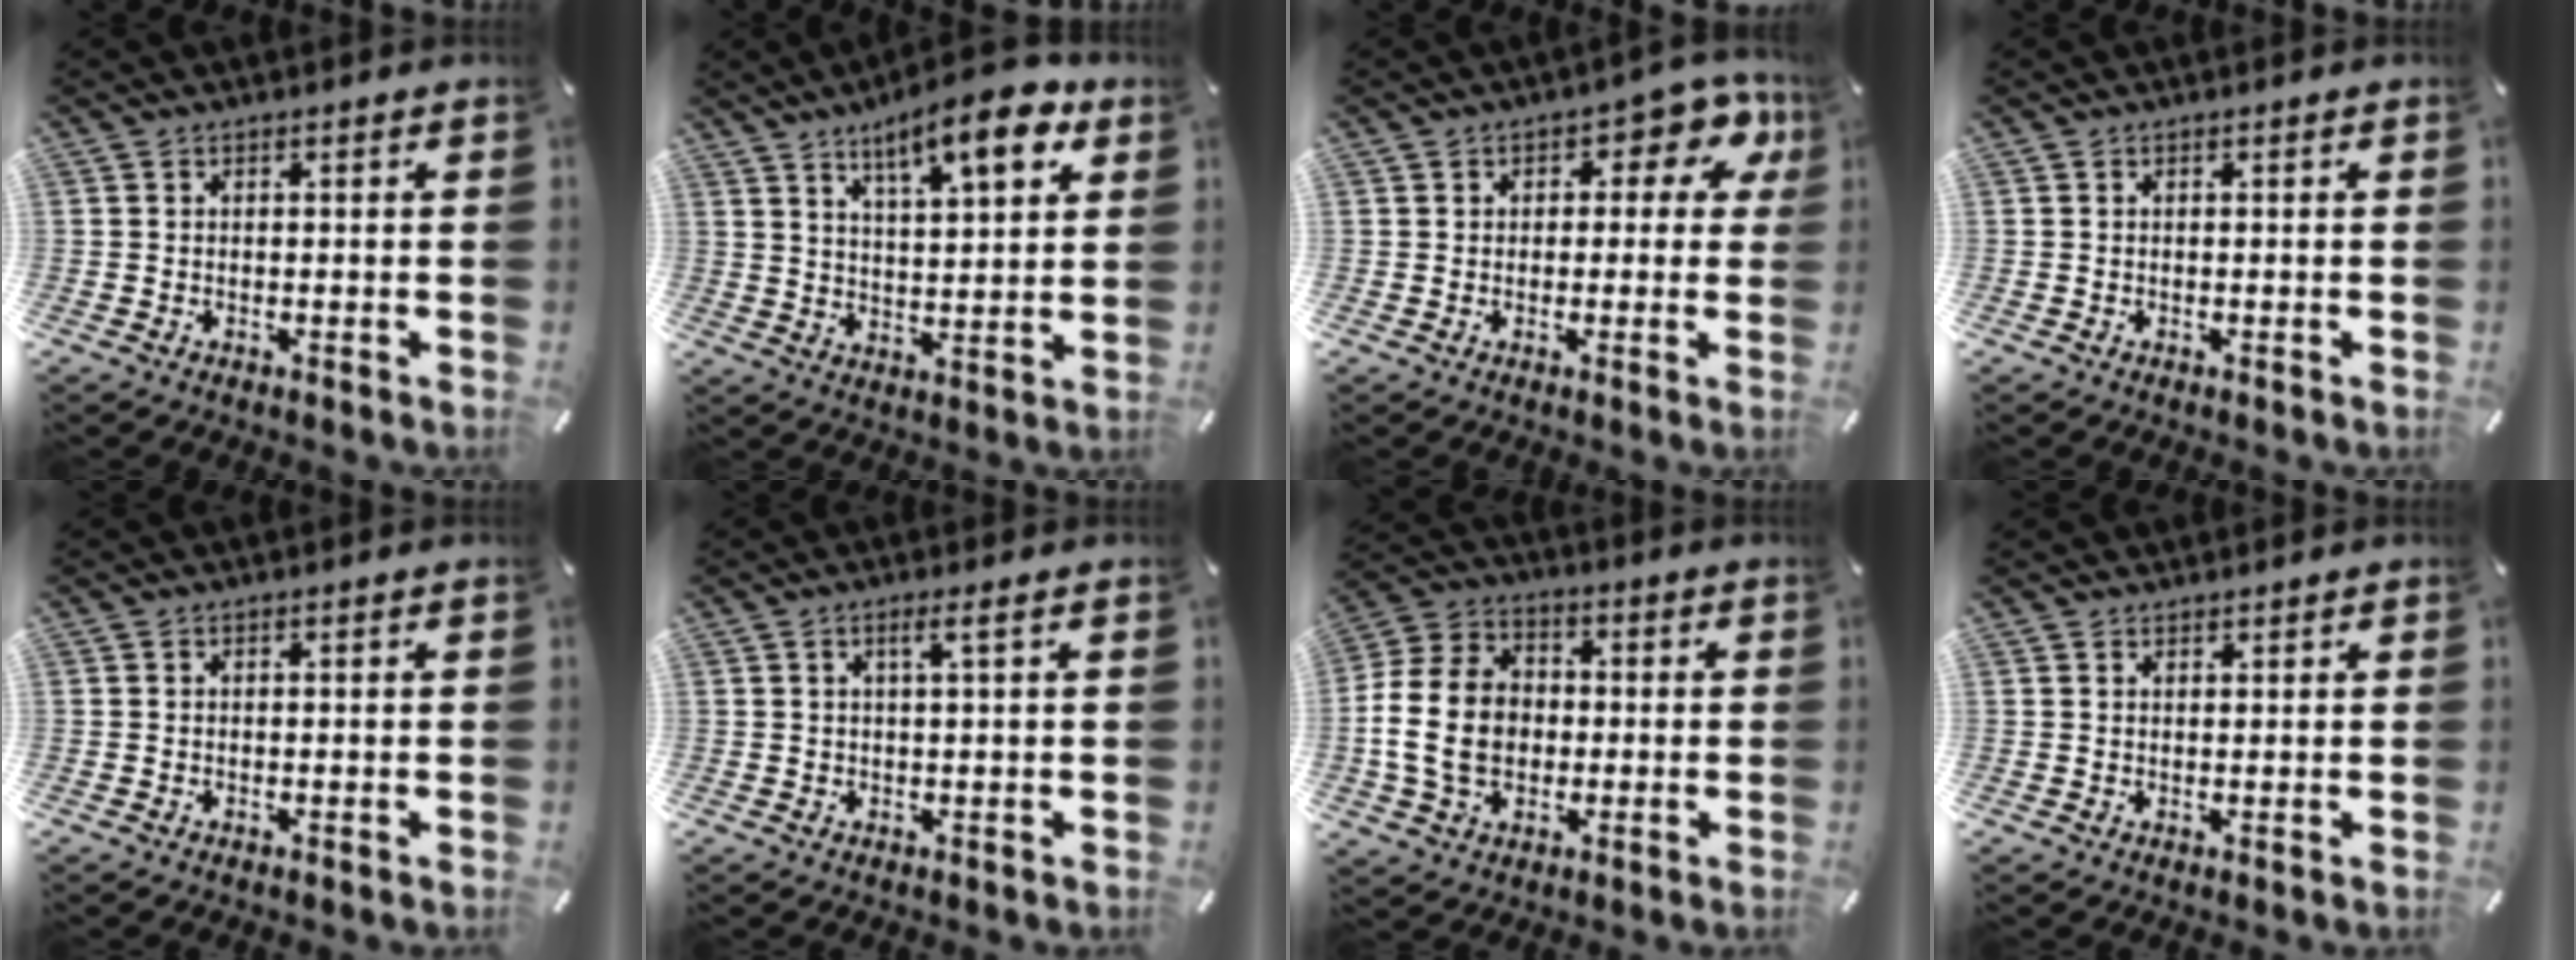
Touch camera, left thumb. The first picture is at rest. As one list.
[{"total": 13.0, "force": [8.4, 4.0, 9.0], "torque": [-0.127, -0.041, 0.137]}, {"total": 7.5, "force": [3.0, 4.5, 5.2], "torque": [-0.059, -0.010, 0.046]}, {"total": 0.0}, {"total": 0.0}, {"total": 2.6, "force": [0.9, 0.1, 2.5], "torque": [-0.048, 0.000, 0.013]}, {"total": 14.0, "force": [-1.1, 11.0, 8.6], "torque": [-0.202, 0.015, -0.019]}, {"total": 1.0, "force": [0.9, 0.5, -0.1], "torque": [0.002, -0.002, 0.019]}]